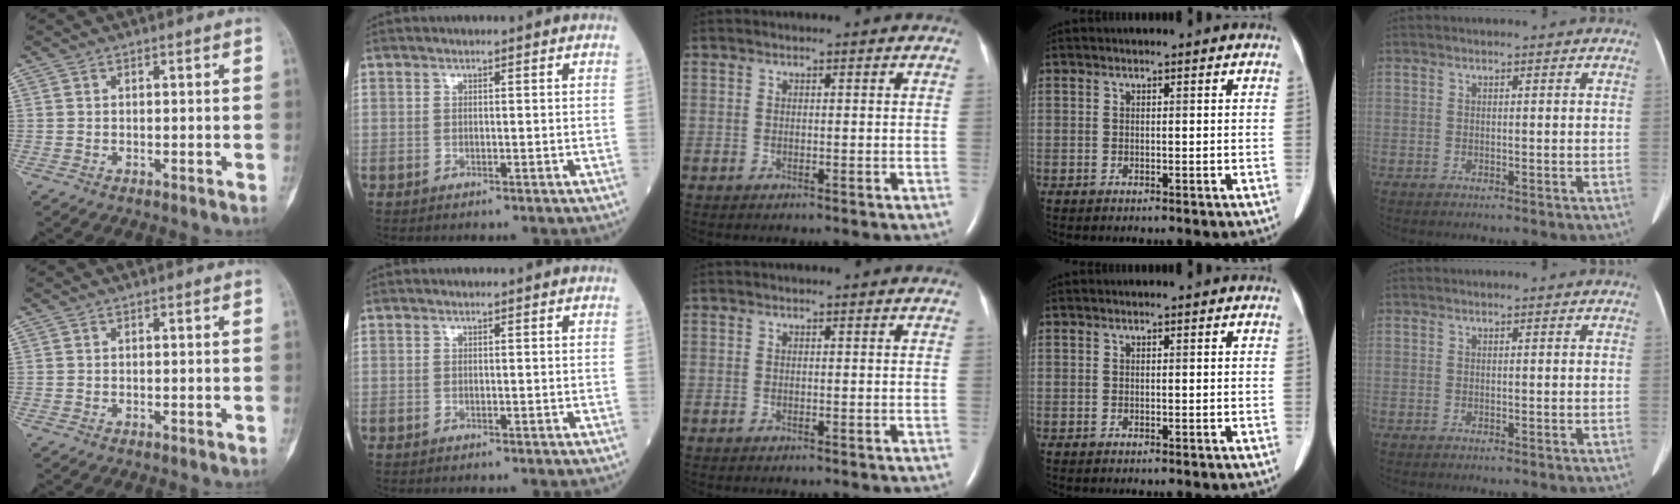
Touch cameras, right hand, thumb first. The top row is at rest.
{}